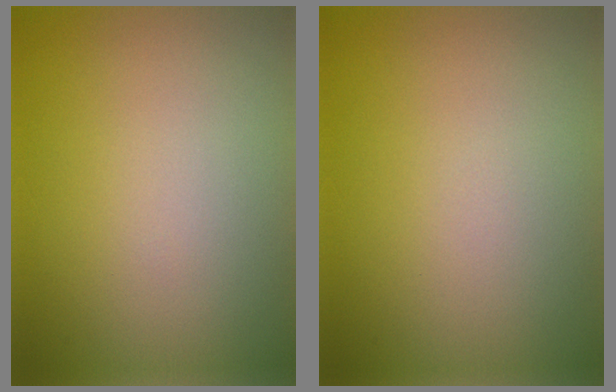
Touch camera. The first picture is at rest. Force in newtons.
{"total": 0.0}